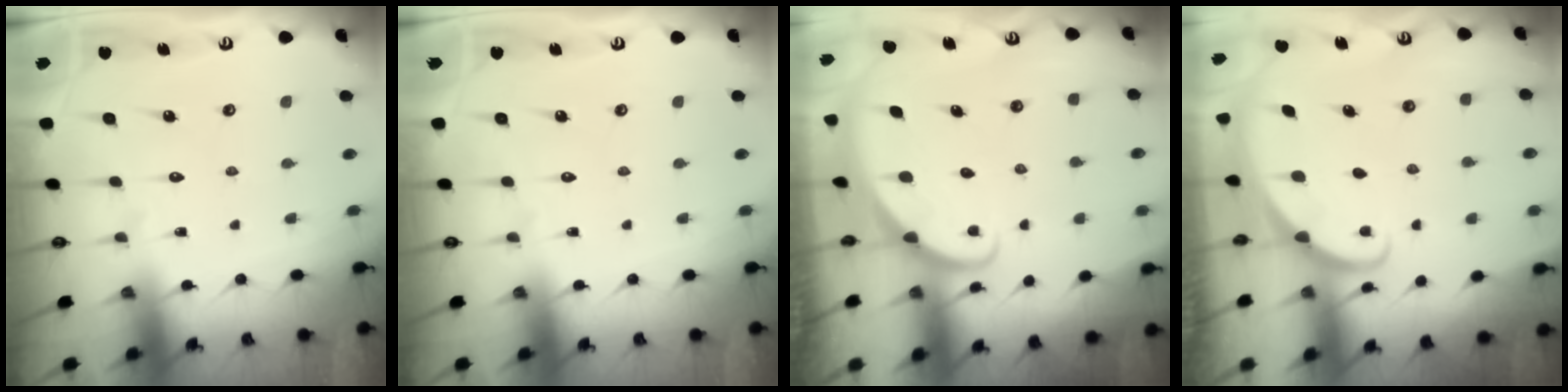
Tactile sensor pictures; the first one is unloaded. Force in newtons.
{"total": 0.0}
{"total": 1.7, "press": 1.7, "slide": 0.1}
{"total": 1.6, "press": 1.6, "slide": 0.1}